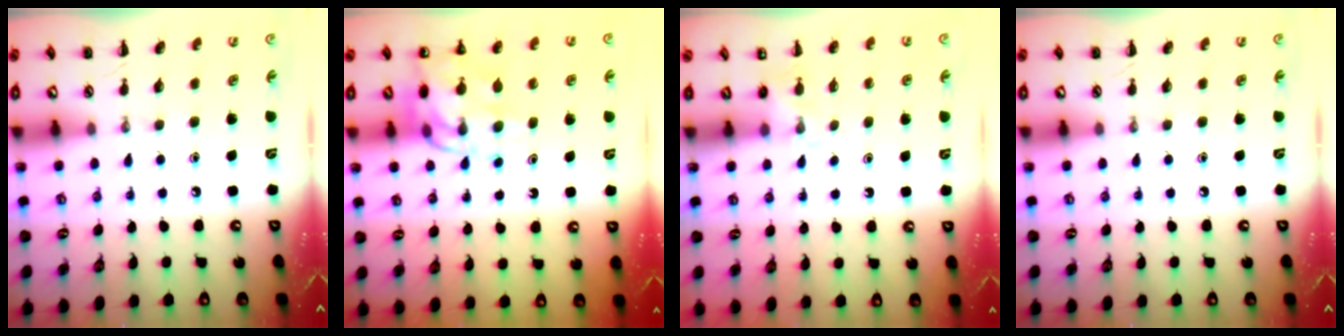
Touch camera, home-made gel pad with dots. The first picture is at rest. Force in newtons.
{"total": 12.3, "press": 12.0, "slide": 2.9}
{"total": 3.8, "press": 3.7, "slide": 1.1}
{"total": 0.0}